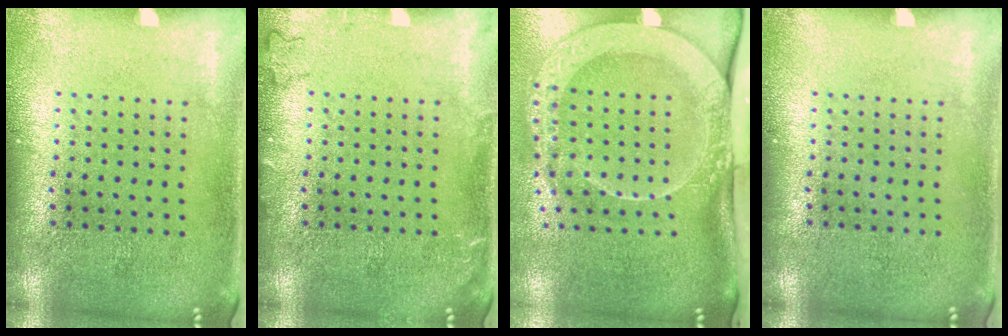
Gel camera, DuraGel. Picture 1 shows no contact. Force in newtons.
{"total": 1.2, "press": 1.2, "slide": 0.3}
{"total": 3.0, "press": 2.2, "slide": 2.1}
{"total": 0.0}